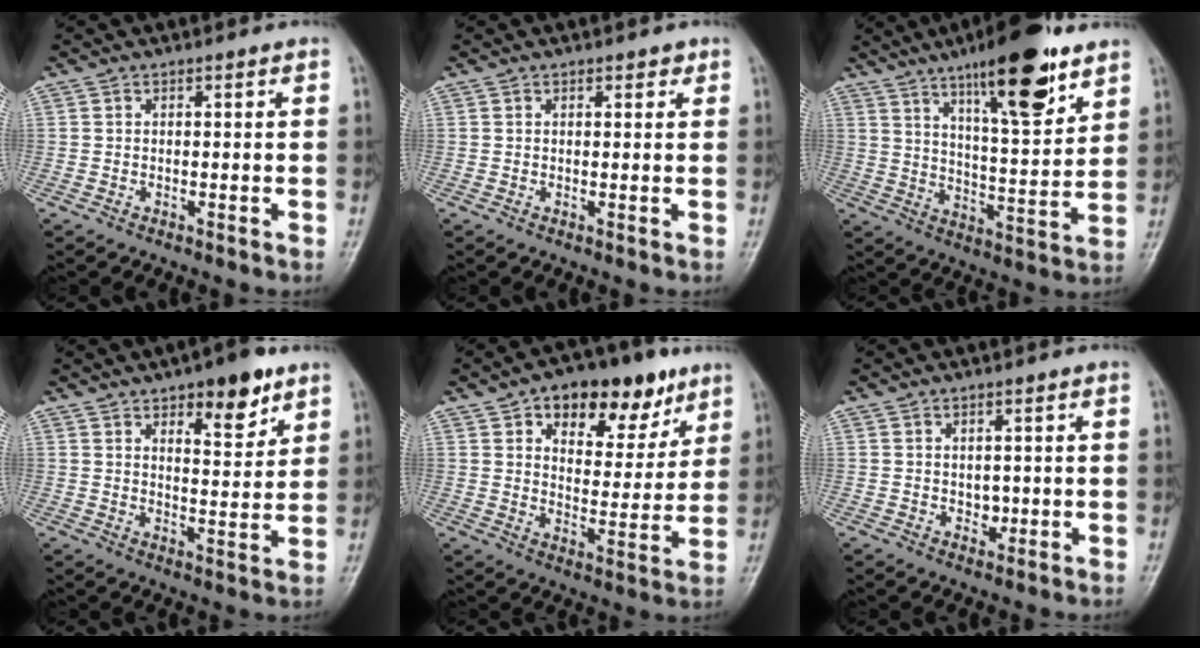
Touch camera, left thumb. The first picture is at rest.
{"total": 1.4, "force": [1.0, 0.8, 0.6], "torque": [0.002, -0.004, 0.009]}
{"total": 17.8, "force": [11.0, 4.7, 13.2], "torque": [-0.178, -0.058, 0.179]}
{"total": 9.9, "force": [6.1, 3.9, 6.8], "torque": [-0.073, -0.037, 0.091]}
{"total": 16.3, "force": [9.3, 9.0, 10.0], "torque": [-0.087, -0.033, 0.140]}
{"total": 2.1, "force": [0.3, 1.7, 1.2], "torque": [-0.010, -0.004, 0.009]}